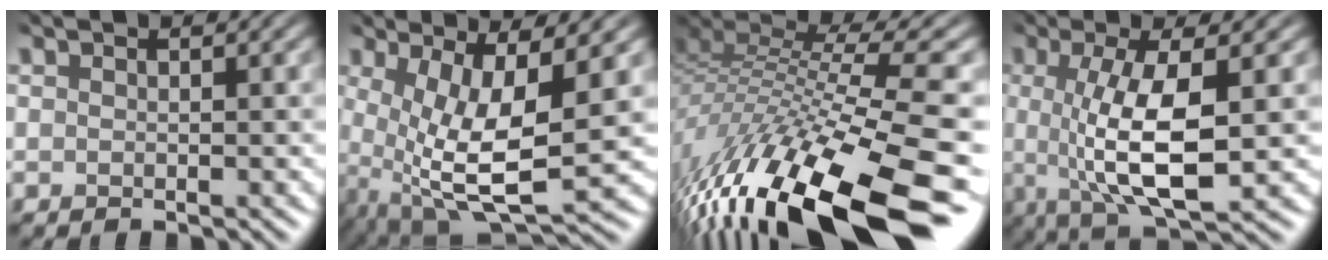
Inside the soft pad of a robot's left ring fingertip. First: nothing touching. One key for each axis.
{"total": 9.9, "fx": -0.3, "fy": 3.4, "fz": 9.2, "tx": -0.184, "ty": -0.017, "tz": 0.007}
{"total": 15.8, "fx": -10.2, "fy": 3.2, "fz": 11.6, "tx": -0.224, "ty": 0.005, "tz": -0.171}
{"total": 7.3, "fx": -1.5, "fy": 2.0, "fz": 6.9, "tx": -0.123, "ty": -0.010, "tz": -0.024}